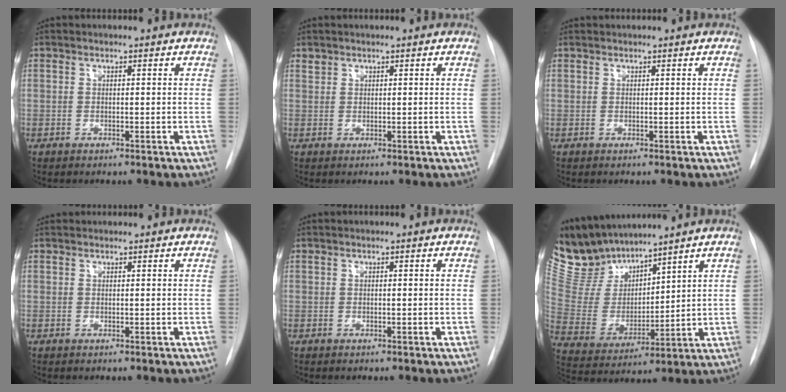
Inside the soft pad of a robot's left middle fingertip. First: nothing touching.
{"total": 0.7, "force": [0.7, 0.3, -0.1], "torque": [0.003, 0.004, 0.012]}
{"total": 0.6, "force": [0.6, 0.0, 0.0], "torque": [-0.004, 0.010, 0.013]}
{"total": 1.5, "force": [1.5, 0.3, 0.2], "torque": [-0.005, 0.019, 0.025]}
{"total": 0.0}
{"total": 11.8, "force": [11.1, 3.0, 2.7], "torque": [-0.075, 0.003, 0.240]}